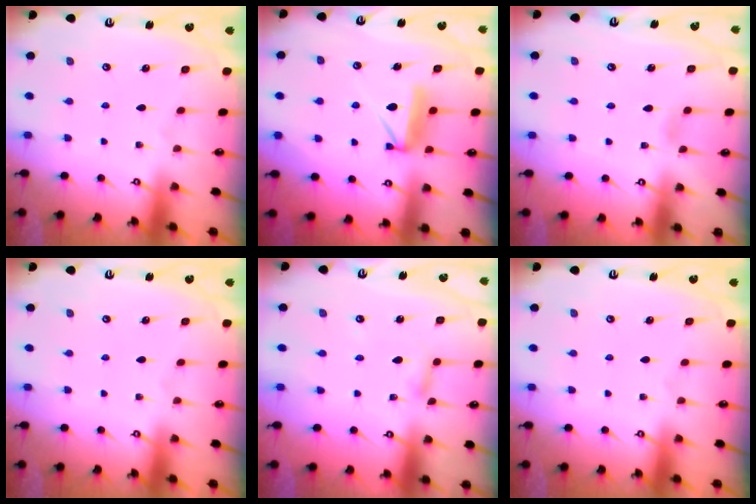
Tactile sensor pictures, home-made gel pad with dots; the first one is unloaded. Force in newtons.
{"total": 9.2, "press": 9.2, "slide": 0.7}
{"total": 4.0, "press": 4.0, "slide": 0.4}
{"total": 0.0}
{"total": 2.8, "press": 2.8, "slide": 0.3}
{"total": 0.0}